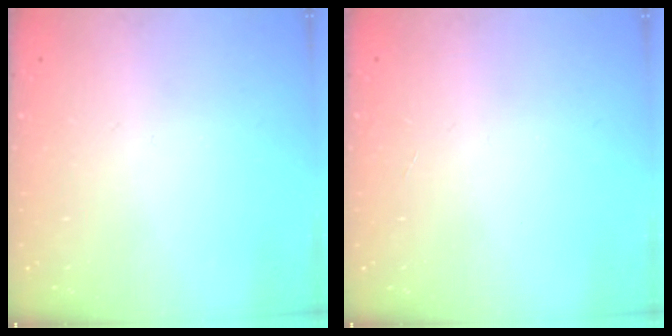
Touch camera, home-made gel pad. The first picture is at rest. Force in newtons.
{"total": 0.0}